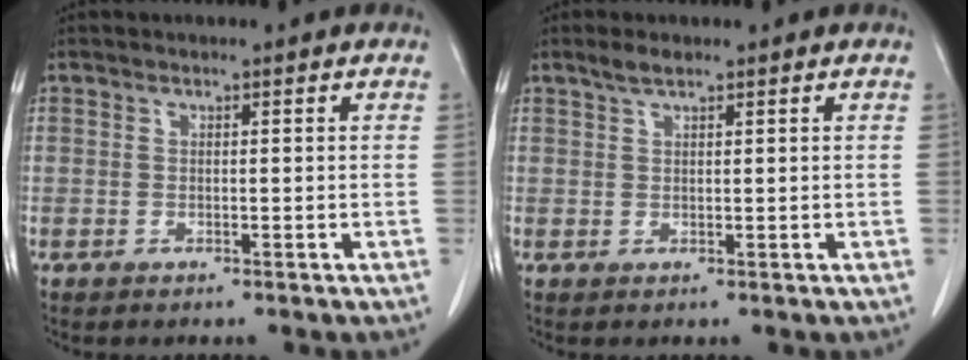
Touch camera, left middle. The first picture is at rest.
{"total": 1.8, "force": [1.4, 0.3, 1.1], "torque": [-0.027, 0.005, 0.030]}